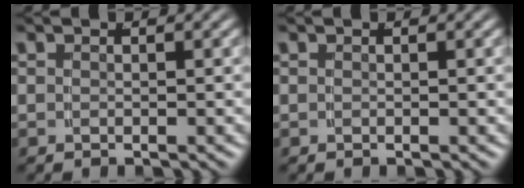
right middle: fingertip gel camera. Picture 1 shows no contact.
{"total": 0.0}